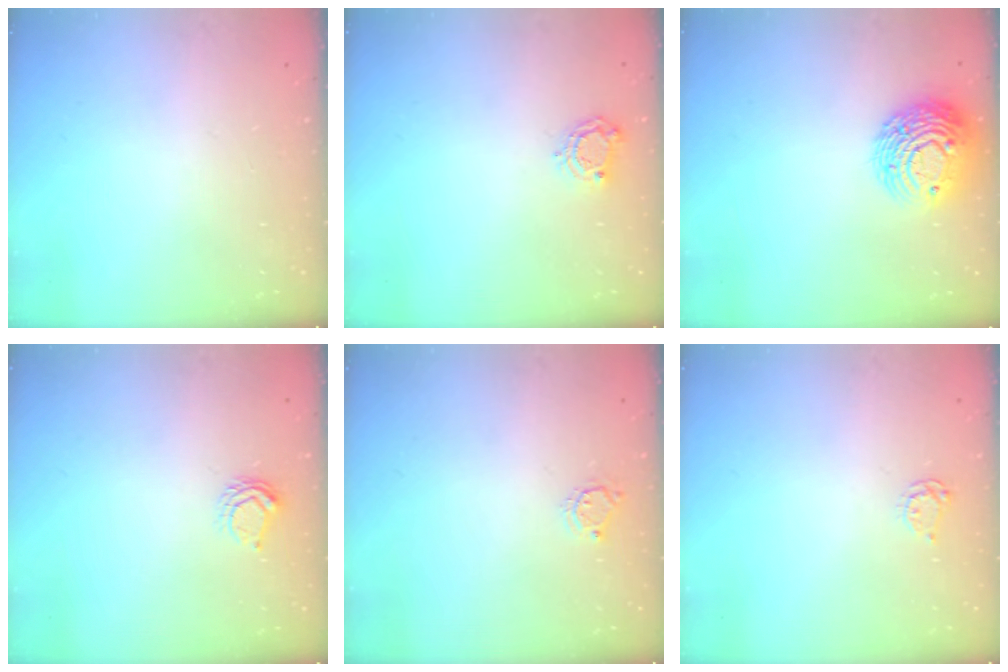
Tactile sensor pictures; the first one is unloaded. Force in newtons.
{"total": 5.3, "press": 5.3, "slide": 0.7}
{"total": 12.1, "press": 12.1, "slide": 0.9}
{"total": 4.8, "press": 4.8, "slide": 0.6}
{"total": 4.1, "press": 4.1, "slide": 0.3}
{"total": 3.8, "press": 3.8, "slide": 0.4}